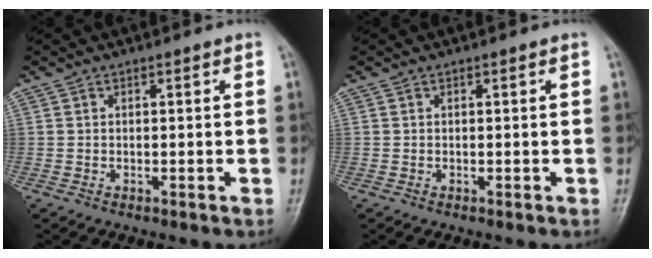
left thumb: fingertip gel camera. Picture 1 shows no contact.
{"total": 0.0}